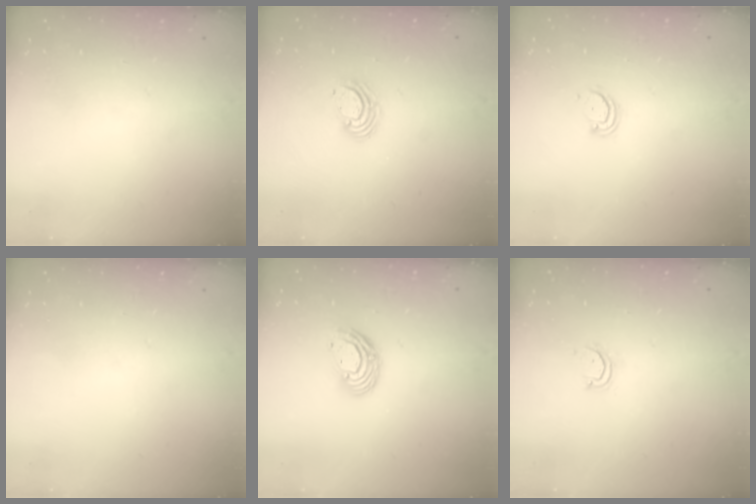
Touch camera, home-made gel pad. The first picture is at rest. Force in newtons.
{"total": 4.0, "press": 3.9, "slide": 0.2}
{"total": 2.9, "press": 2.9, "slide": 0.2}
{"total": 0.0}
{"total": 9.5, "press": 9.5, "slide": 0.6}
{"total": 2.9, "press": 2.9, "slide": 0.3}